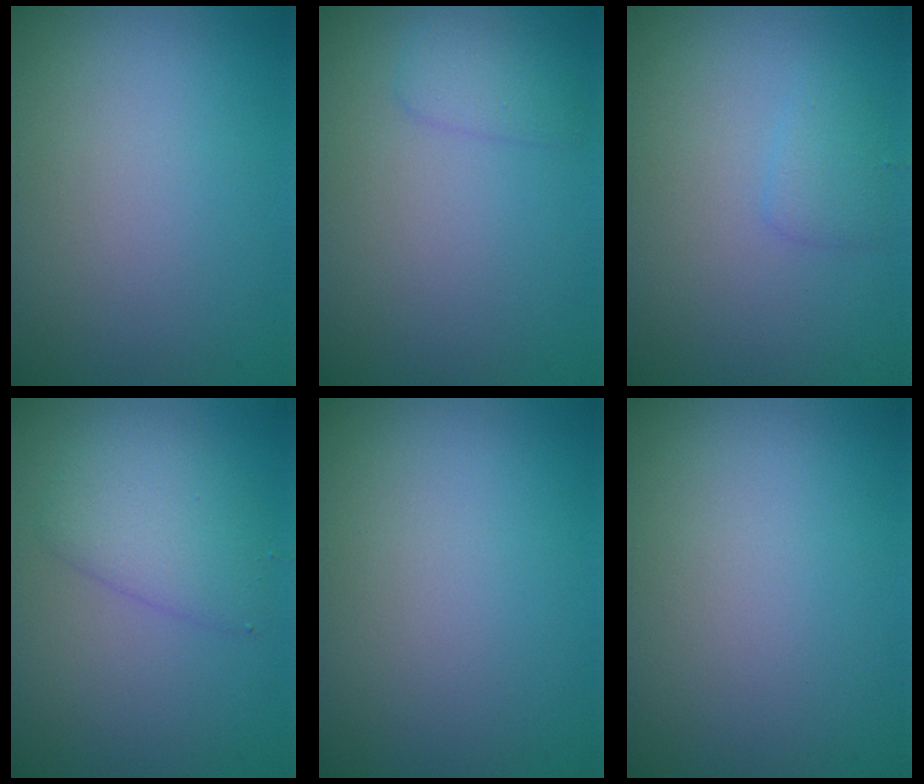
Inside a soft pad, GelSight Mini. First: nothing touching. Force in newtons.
{"total": 1.5, "press": 1.5, "slide": 0.1}
{"total": 1.3, "press": 1.3, "slide": 0.0}
{"total": 3.0, "press": 3.0, "slide": 0.1}
{"total": 0.0}
{"total": 0.0}